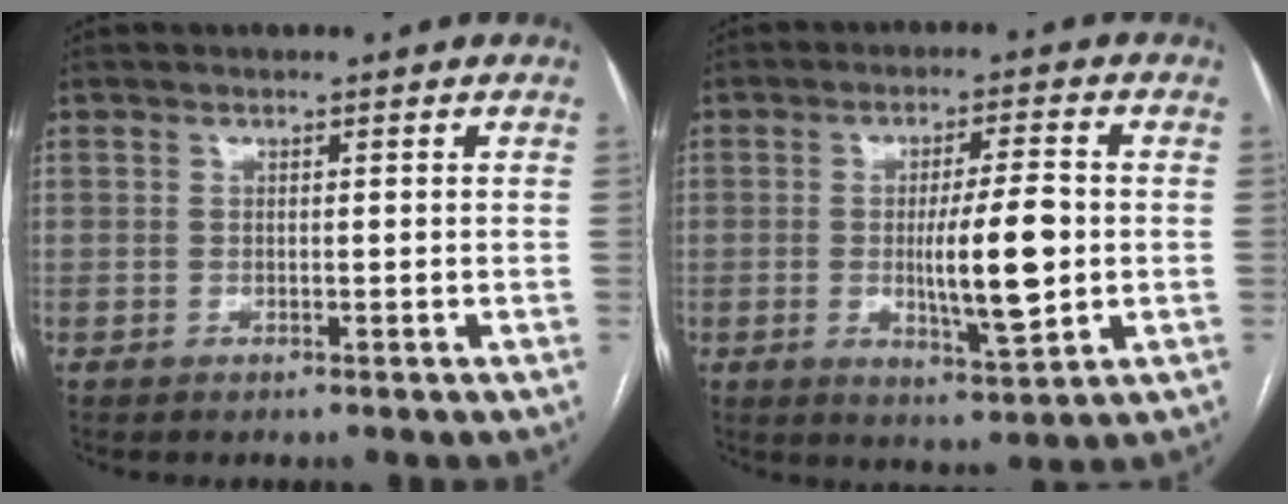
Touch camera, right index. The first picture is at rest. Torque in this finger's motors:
{"motor_torque": [1.73, -0.15, 0.68, 0.14]}